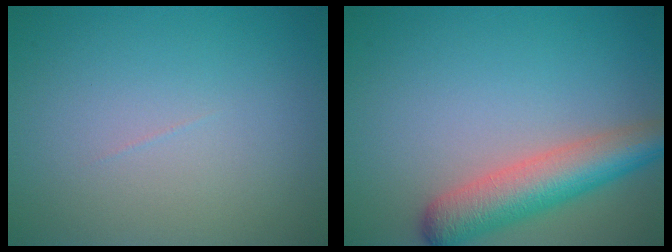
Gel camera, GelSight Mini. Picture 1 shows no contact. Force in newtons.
{"total": 5.8, "press": 5.8, "slide": 0.2}